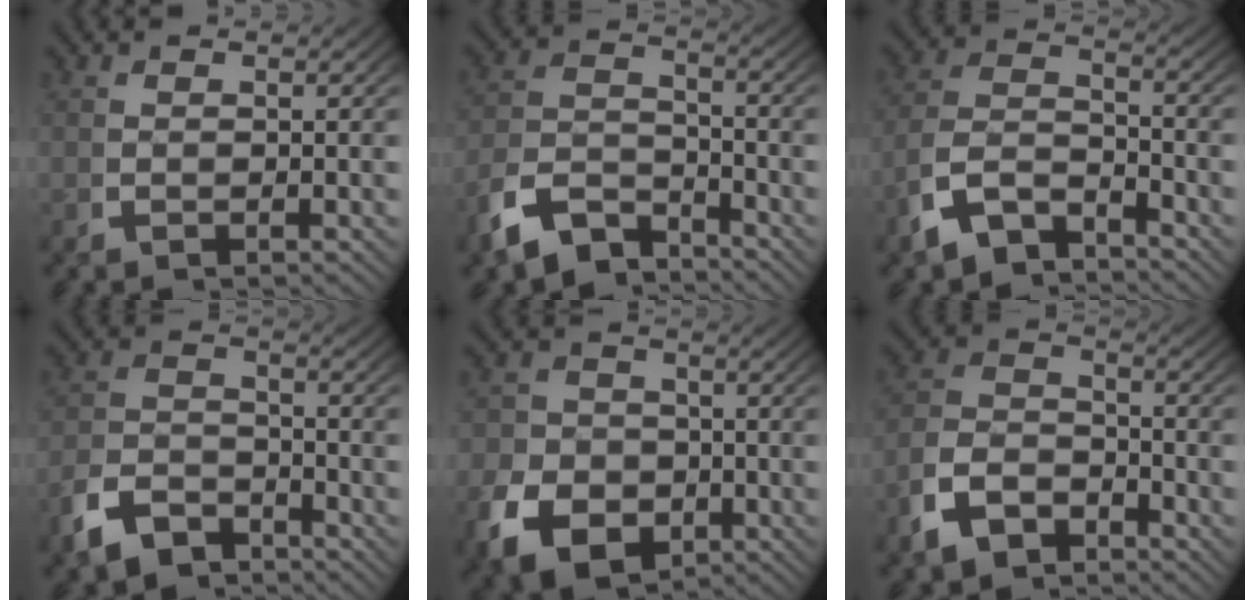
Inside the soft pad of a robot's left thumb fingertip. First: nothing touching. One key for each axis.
{"total": 6.6, "fx": -4.3, "fy": 3.8, "fz": 3.3, "tx": -0.062, "ty": -0.025, "tz": -0.068}
{"total": 6.7, "fx": -3.1, "fy": 4.5, "fz": 4.0, "tx": -0.090, "ty": -0.033, "tz": -0.045}
{"total": 5.2, "fx": -3.9, "fy": 2.8, "fz": 2.0, "tx": -0.035, "ty": -0.020, "tz": -0.065}
{"total": 8.7, "fx": -3.3, "fy": 6.7, "fz": 4.4, "tx": -0.074, "ty": -0.035, "tz": -0.045}
{"total": 5.9, "fx": -3.1, "fy": 4.0, "fz": 3.0, "tx": -0.059, "ty": -0.021, "tz": -0.047}